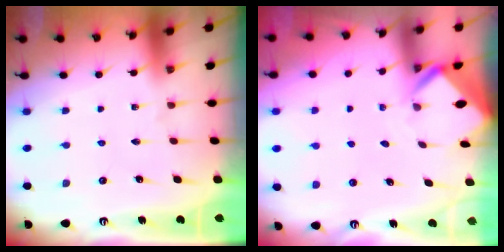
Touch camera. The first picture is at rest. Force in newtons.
{"total": 2.7, "press": 2.7, "slide": 0.2}